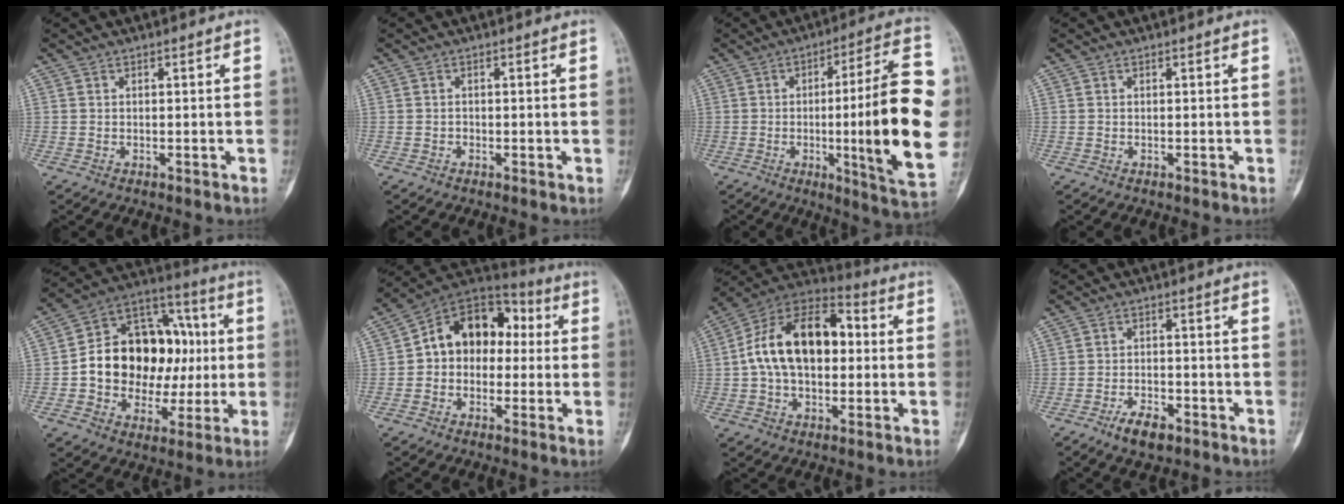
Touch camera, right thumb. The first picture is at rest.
{"total": 0.5, "force": [-0.2, 0.4, 0.3], "torque": [0.000, 0.002, -0.008]}
{"total": 23.4, "force": [-1.3, 2.5, 23.2], "torque": [-0.329, 0.004, -0.020]}
{"total": 0.0}
{"total": 22.7, "force": [0.6, 16.3, 15.8], "torque": [-0.201, 0.043, 0.018]}
{"total": 14.6, "force": [1.0, 10.9, 9.8], "torque": [-0.101, 0.047, 0.001]}
{"total": 19.0, "force": [1.2, 11.8, 14.8], "torque": [-0.231, 0.039, 0.012]}
{"total": 5.4, "force": [-3.4, 2.4, 3.5], "torque": [-0.058, 0.015, -0.056]}